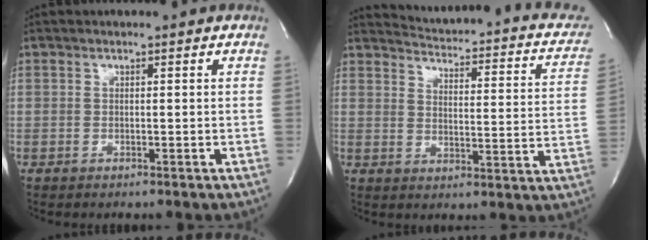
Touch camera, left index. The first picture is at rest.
{"total": 17.8, "force": [15.1, 4.6, 8.4], "torque": [-0.101, -0.028, 0.163]}